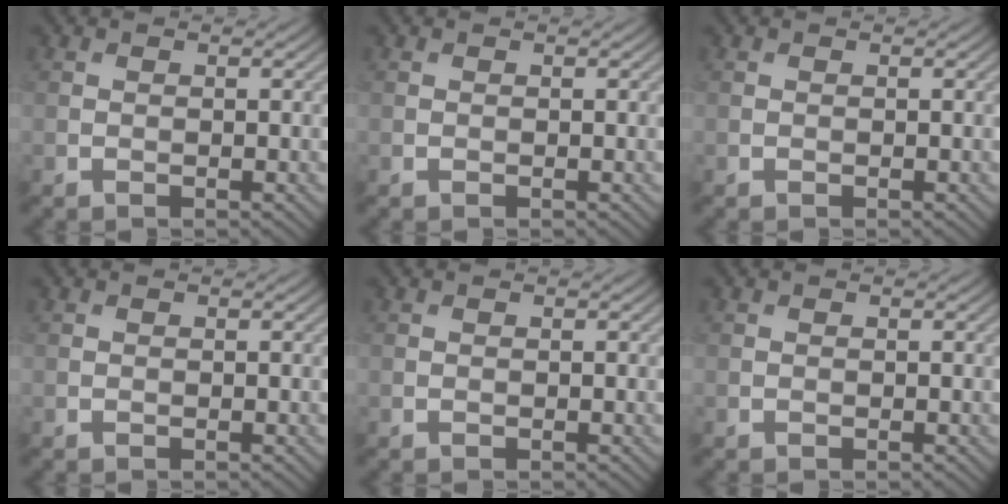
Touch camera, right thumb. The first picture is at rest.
{"total": 0.0}
{"total": 0.0}
{"total": 0.0}
{"total": 0.0}
{"total": 0.0}